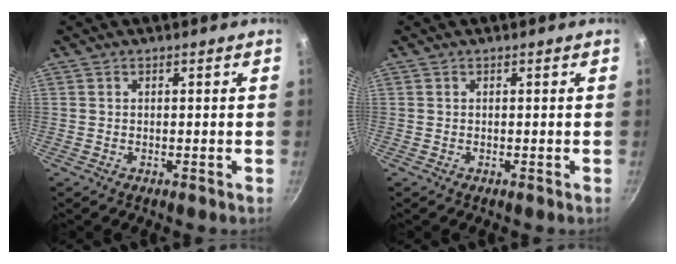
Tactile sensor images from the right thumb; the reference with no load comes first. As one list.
[{"total": 0.0}]